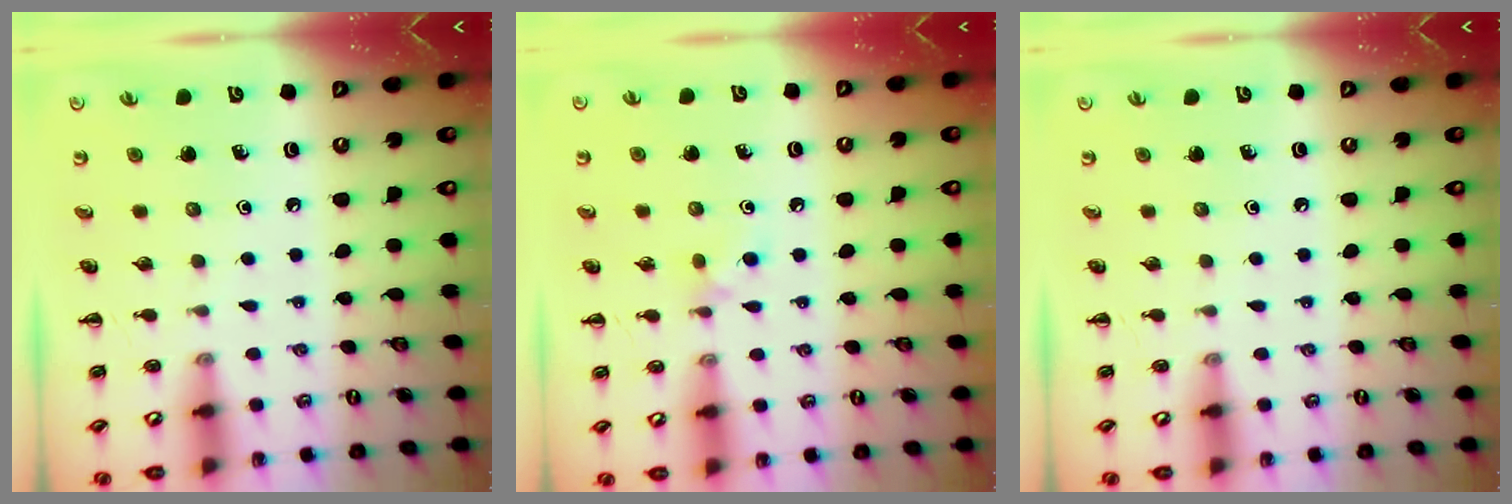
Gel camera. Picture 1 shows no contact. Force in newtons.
{"total": 4.1, "press": 3.9, "slide": 1.3}
{"total": 0.0}